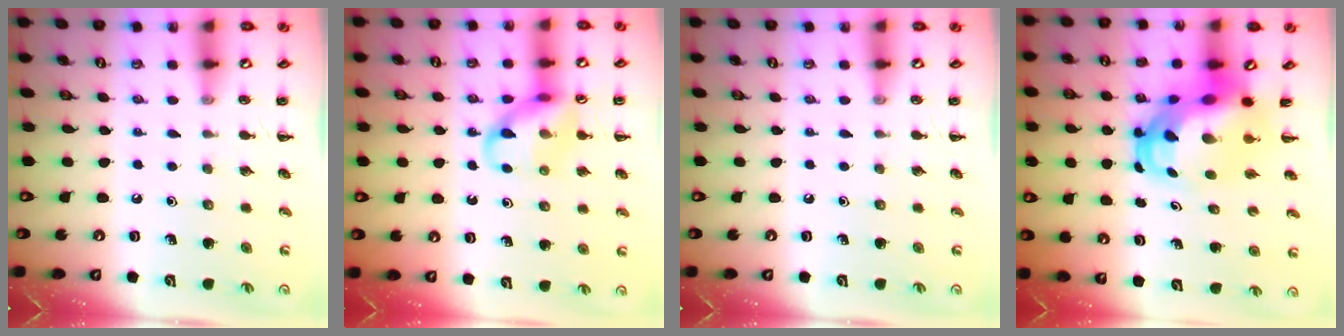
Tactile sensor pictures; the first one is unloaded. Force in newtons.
{"total": 11.6, "press": 11.5, "slide": 1.6}
{"total": 0.0}
{"total": 9.0, "press": 8.6, "slide": 2.5}